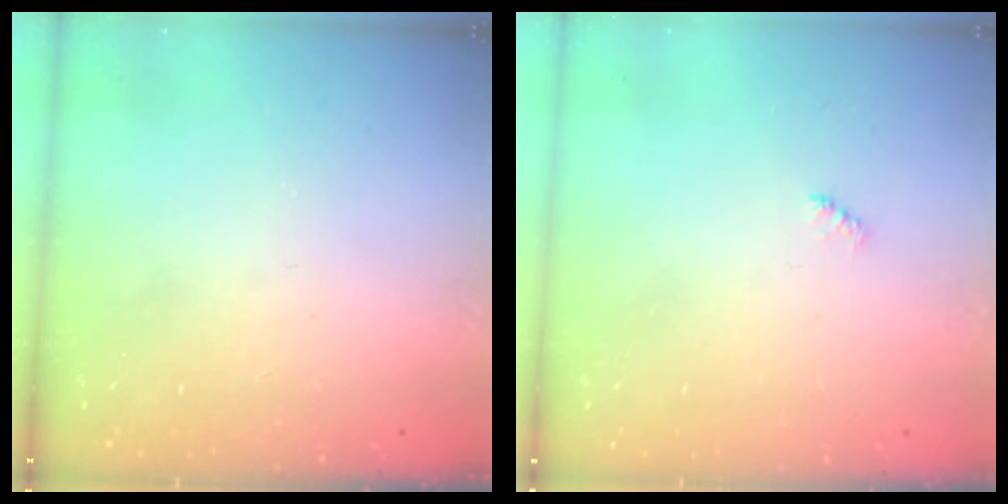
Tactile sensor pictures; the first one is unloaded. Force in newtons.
{"total": 2.3, "press": 2.2, "slide": 0.5}